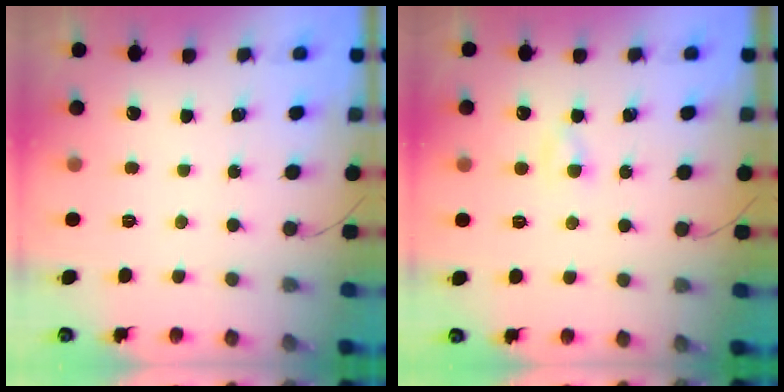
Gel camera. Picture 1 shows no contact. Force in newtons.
{"total": 1.0, "press": 0.8, "slide": 0.6}